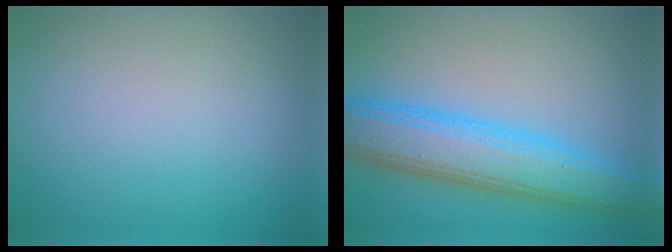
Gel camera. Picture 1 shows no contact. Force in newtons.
{"total": 7.5, "press": 7.5, "slide": 0.2}